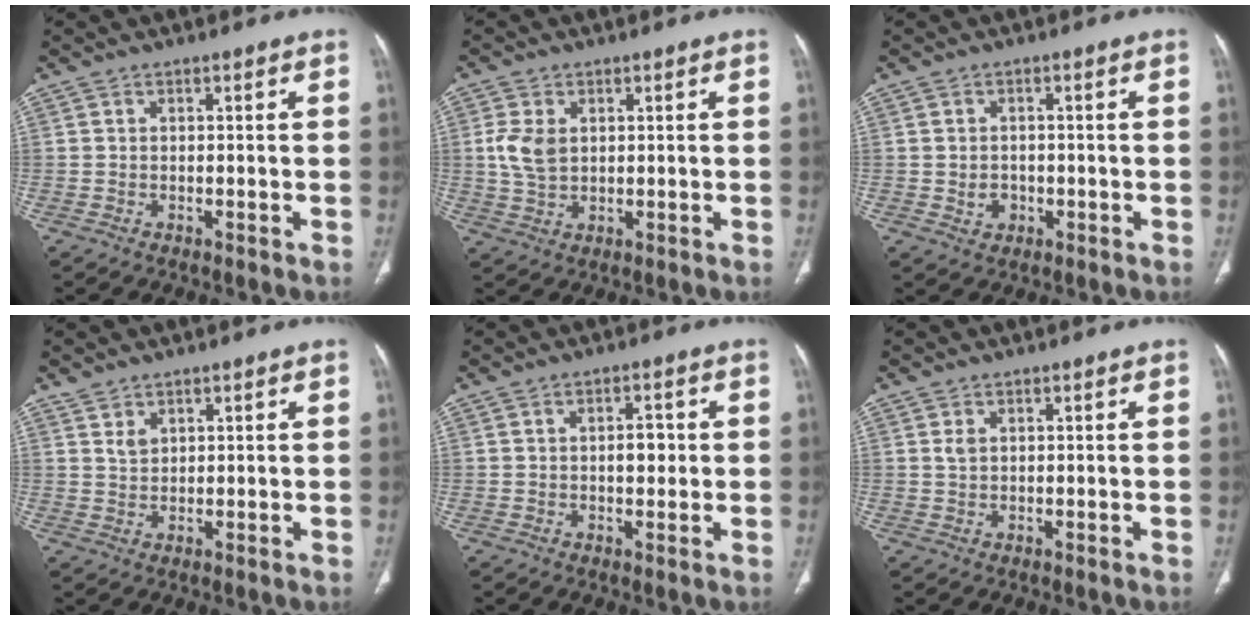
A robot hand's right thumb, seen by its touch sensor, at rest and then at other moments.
{"total": 5.7, "force": [1.1, 3.9, 4.0], "torque": [-0.077, -0.001, 0.028]}
{"total": 2.8, "force": [-0.6, 2.3, 1.3], "torque": [-0.010, 0.004, -0.003]}
{"total": 2.0, "force": [1.4, 1.2, 0.8], "torque": [-0.007, -0.007, 0.029]}
{"total": 3.5, "force": [0.1, 2.0, 2.9], "torque": [-0.030, 0.004, 0.001]}
{"total": 1.2, "force": [0.5, 0.8, 0.8], "torque": [-0.015, 0.002, 0.014]}